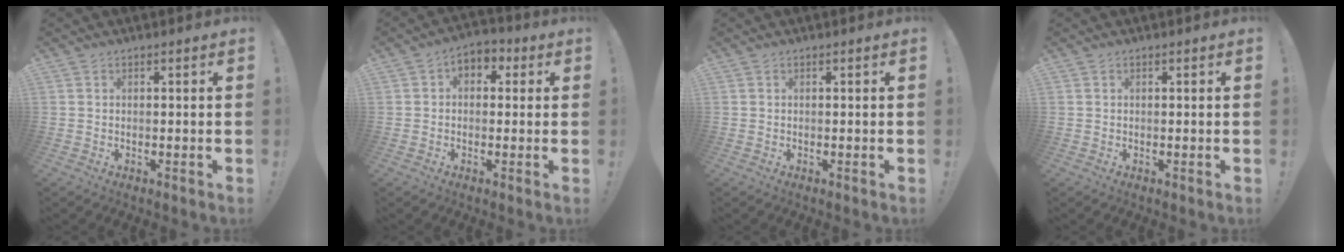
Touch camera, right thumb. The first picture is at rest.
{"total": 4.6, "force": [0.1, 3.6, 2.9], "torque": [-0.037, 0.007, 0.004]}
{"total": 0.0}
{"total": 0.0}